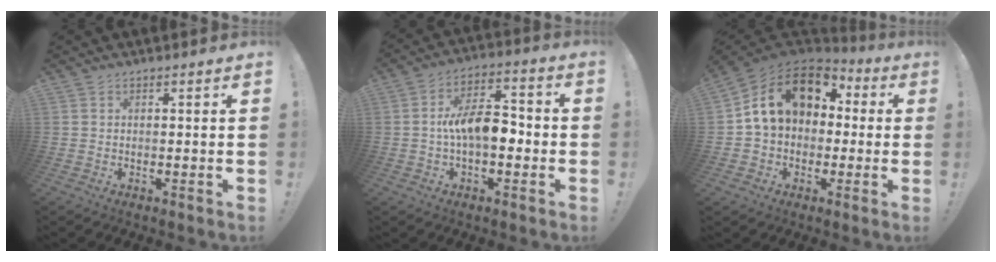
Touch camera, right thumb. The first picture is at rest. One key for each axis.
{"total": 12.2, "fx": -1.3, "fy": 6.3, "fz": 10.4, "tx": -0.188, "ty": 0.008, "tz": -0.022}
{"total": 17.6, "fx": 5.1, "fy": 12.5, "fz": 11.3, "tx": -0.185, "ty": 0.002, "tz": 0.097}